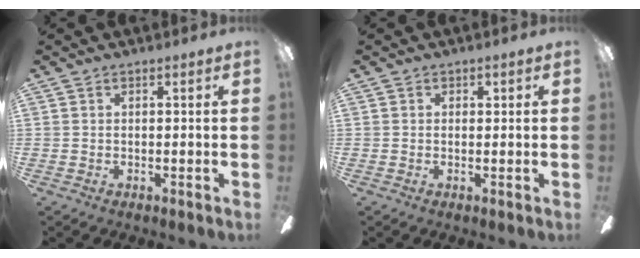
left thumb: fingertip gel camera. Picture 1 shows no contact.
{"total": 0.7, "force": [-0.1, 0.6, 0.3], "torque": [-0.007, 0.005, -0.002]}